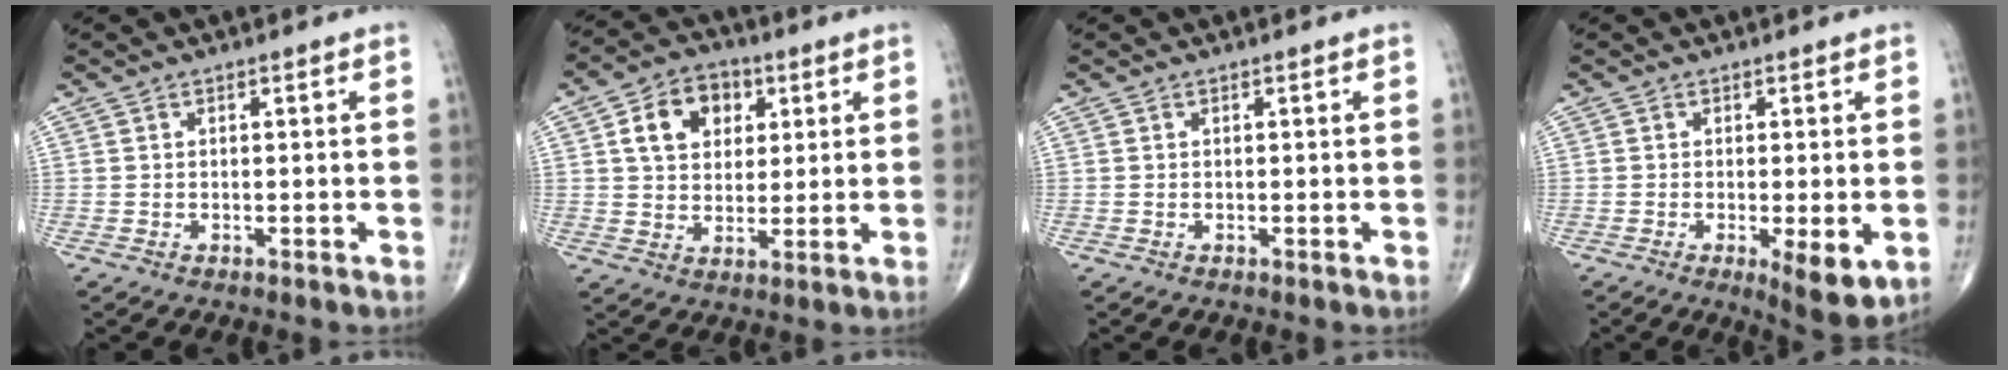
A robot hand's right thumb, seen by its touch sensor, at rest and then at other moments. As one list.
[{"total": 10.5, "force": [3.4, 7.8, 6.1], "torque": [-0.070, -0.004, 0.054]}, {"total": 0.0}, {"total": 6.5, "force": [-1.7, 1.7, 6.1], "torque": [-0.090, -0.020, -0.025]}]